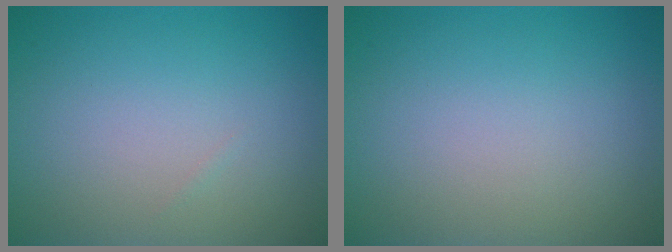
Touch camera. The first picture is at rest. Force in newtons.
{"total": 0.0}